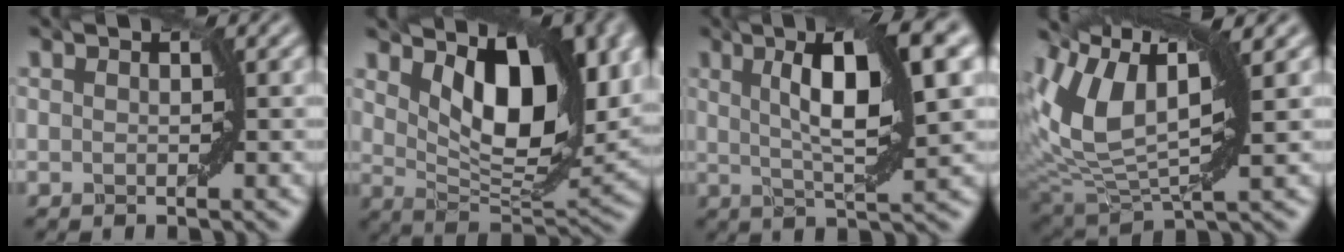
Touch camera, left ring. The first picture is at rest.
{"total": 10.1, "force": [3.5, 4.9, 8.1], "torque": [-0.126, -0.014, 0.061]}
{"total": 9.9, "force": [3.1, 2.1, 9.1], "torque": [-0.132, 0.013, 0.051]}
{"total": 9.8, "force": [3.8, 4.1, 8.1], "torque": [-0.172, 0.008, 0.070]}